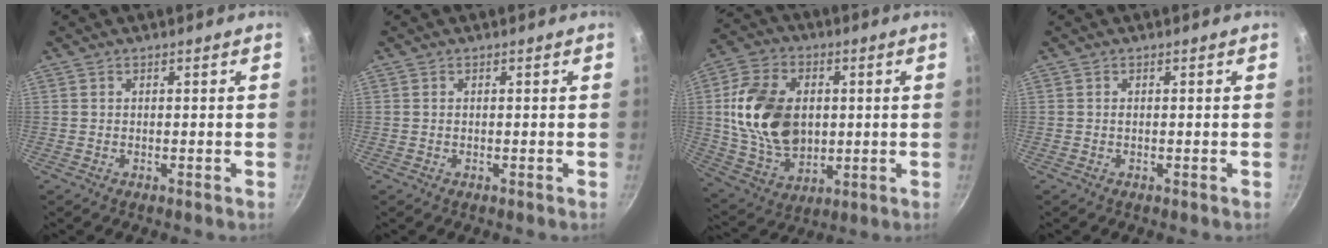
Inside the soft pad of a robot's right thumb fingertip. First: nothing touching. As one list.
[{"total": 0.0}, {"total": 18.7, "force": [1.7, 13.2, 13.1], "torque": [-0.225, 0.000, 0.038]}, {"total": 0.0}]